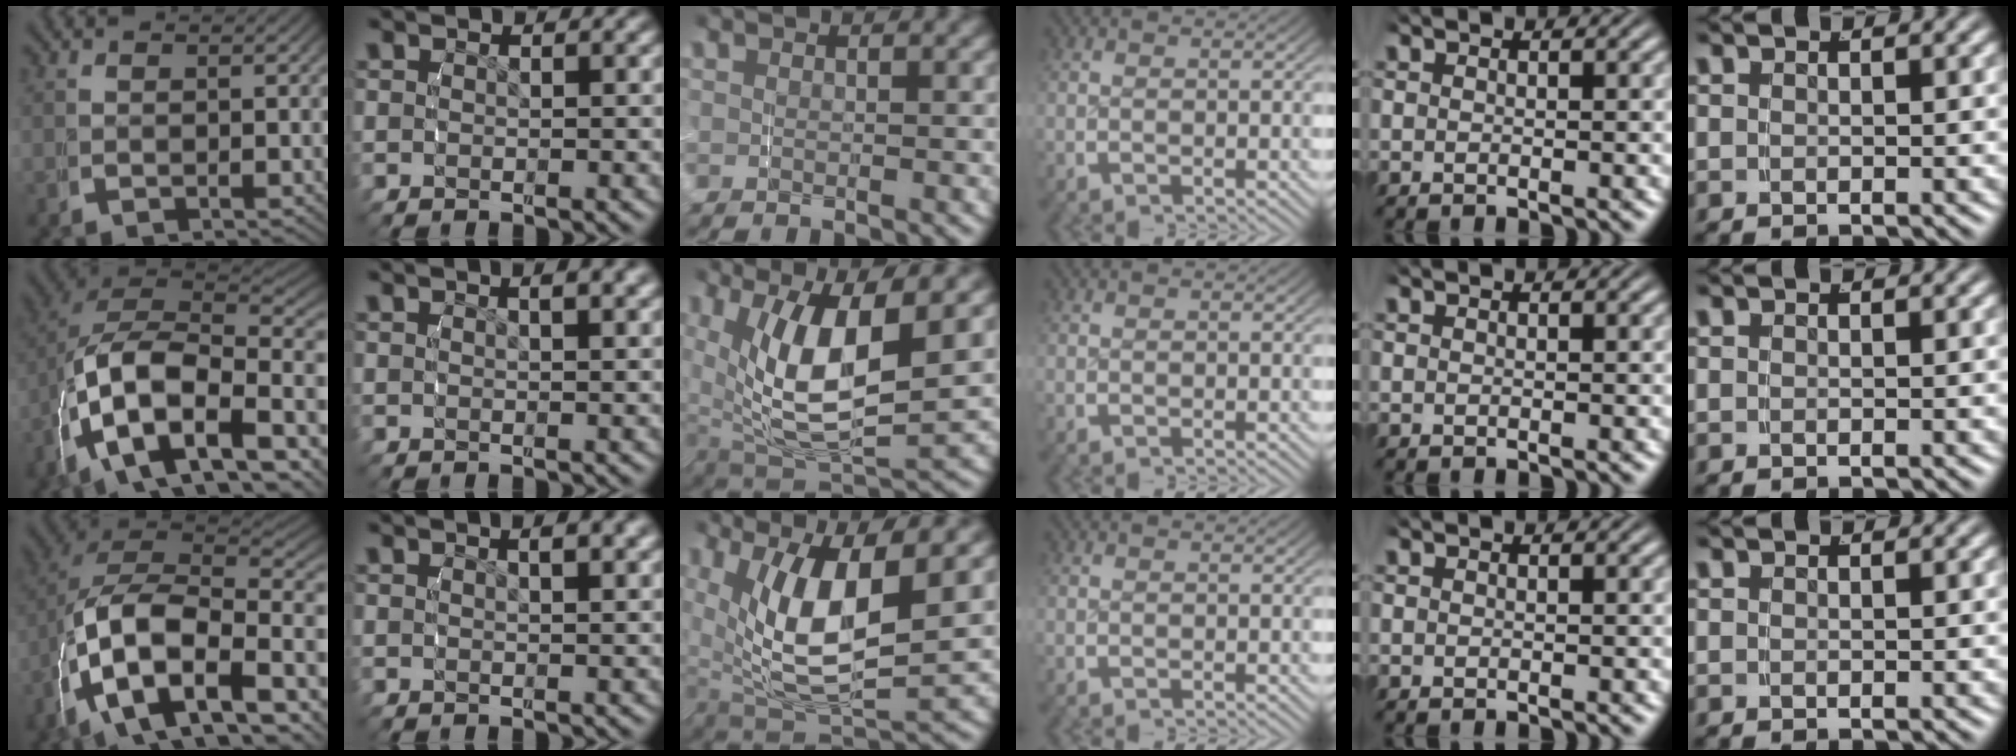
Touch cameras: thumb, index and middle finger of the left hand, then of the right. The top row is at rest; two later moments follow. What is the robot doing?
{"motion": "grasp_and_lifting", "object": "water bottle"}